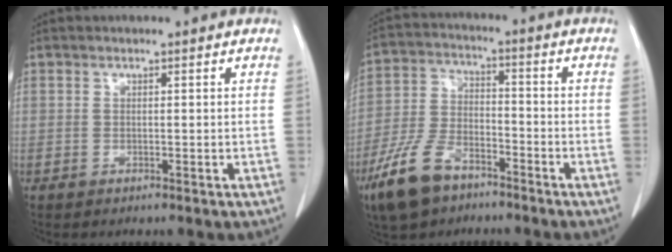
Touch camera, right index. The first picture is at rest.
{"total": 11.0, "force": [-7.2, 5.3, 6.4], "torque": [-0.151, -0.006, -0.138]}